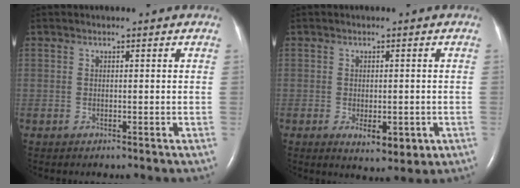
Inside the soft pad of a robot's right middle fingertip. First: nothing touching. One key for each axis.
{"total": 4.9, "fx": -1.6, "fy": 2.2, "fz": 4.0, "tx": -0.052, "ty": -0.007, "tz": -0.011}